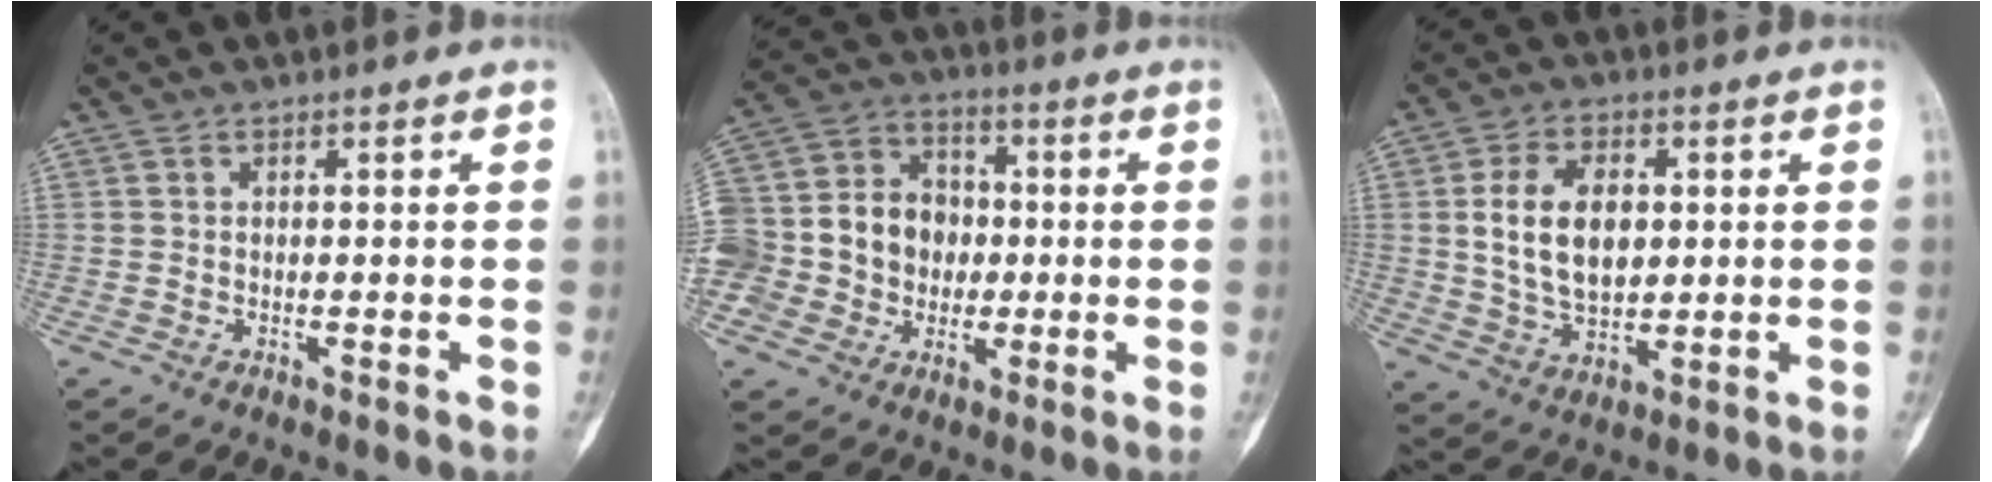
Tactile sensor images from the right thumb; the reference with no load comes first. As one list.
[{"total": 18.4, "force": [-1.5, 16.3, 8.4], "torque": [-0.140, 0.049, -0.022]}, {"total": 11.7, "force": [1.8, 7.4, 8.9], "torque": [-0.141, -0.006, 0.039]}]